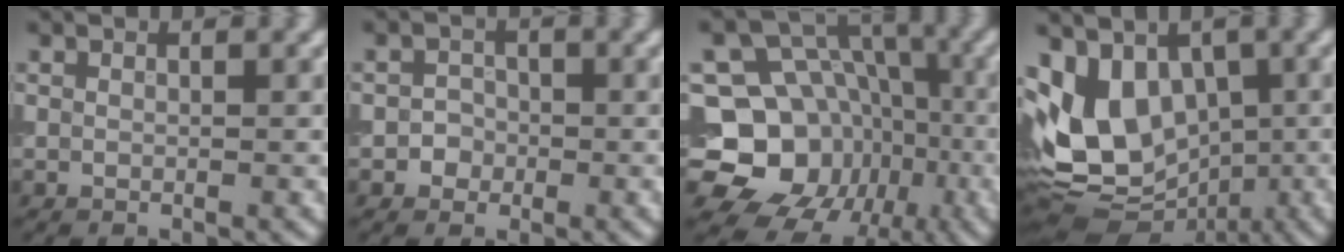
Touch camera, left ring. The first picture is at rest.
{"total": 1.4, "force": [-0.5, 1.3, 0.3], "torque": [0.009, 0.003, -0.012]}
{"total": 13.2, "force": [-3.6, 11.5, 5.6], "torque": [-0.095, -0.002, -0.085]}
{"total": 8.8, "force": [-1.2, 6.7, 5.5], "torque": [-0.098, -0.005, -0.032]}